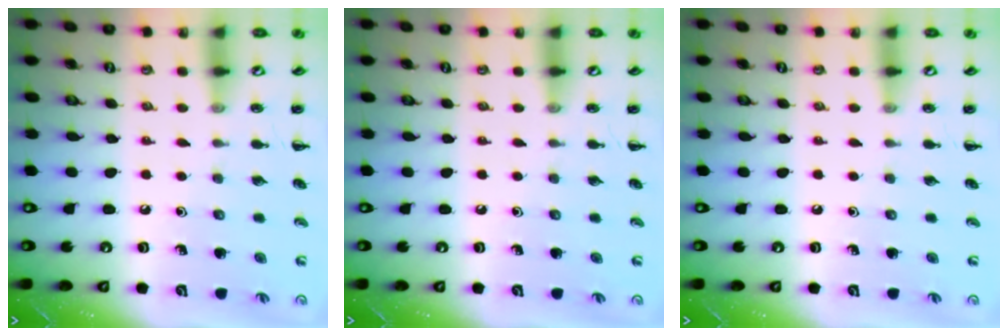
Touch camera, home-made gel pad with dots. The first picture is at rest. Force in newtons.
{"total": 0.0}
{"total": 0.0}